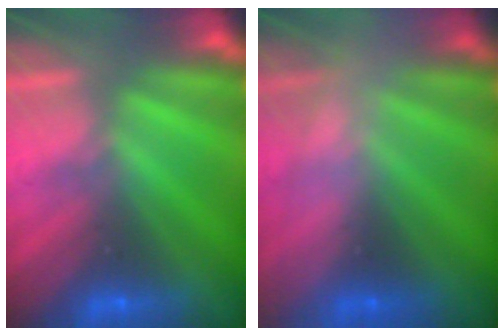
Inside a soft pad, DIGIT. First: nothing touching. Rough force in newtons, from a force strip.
{"total": 2.6}